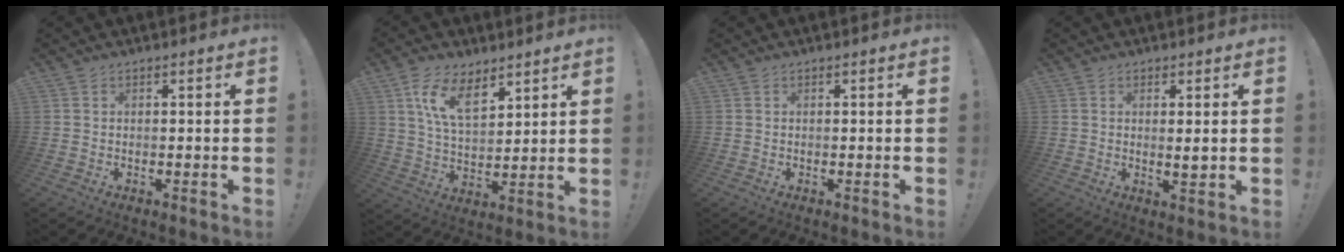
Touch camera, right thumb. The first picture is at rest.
{"total": 12.3, "force": [7.3, 6.1, 7.8], "torque": [-0.136, -0.028, 0.138]}
{"total": 0.0}
{"total": 3.0, "force": [0.7, 0.5, 2.8], "torque": [-0.032, -0.015, 0.008]}